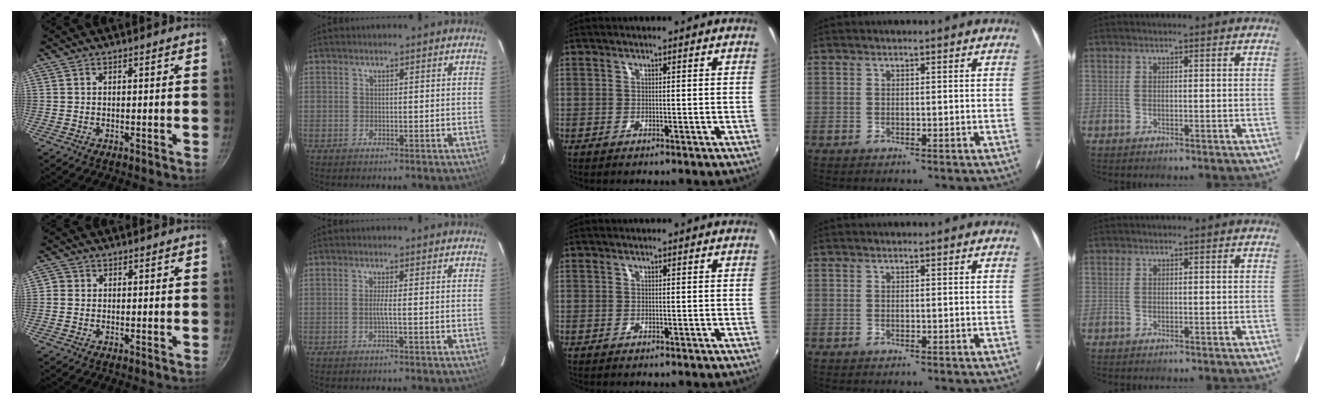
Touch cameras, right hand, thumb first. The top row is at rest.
{"thumb": {"total": 1.4, "force": [-0.1, 1.3, 0.5], "torque": [-0.004, 0.003, -0.006]}, "index": {"total": 1.3, "force": [-0.4, -0.4, 1.2], "torque": [-0.021, -0.002, -0.010]}}